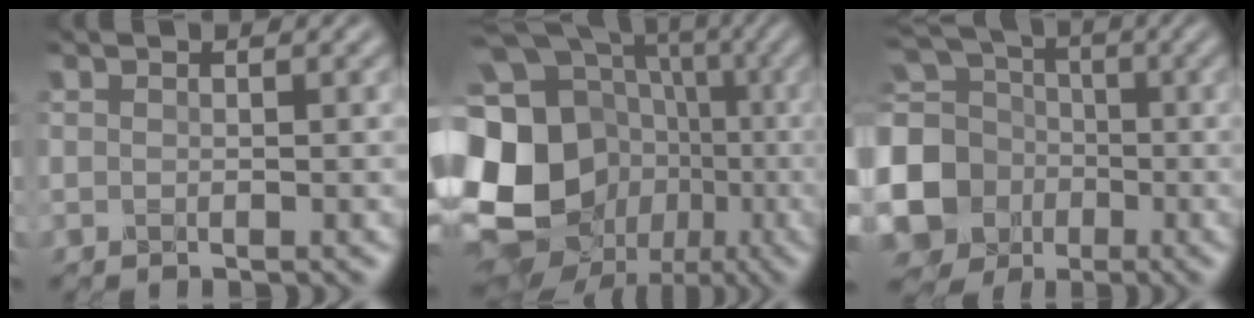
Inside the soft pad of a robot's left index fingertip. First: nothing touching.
{"total": 20.8, "force": [-2.4, 17.8, 10.4], "torque": [-0.233, -0.001, -0.070]}
{"total": 15.7, "force": [-3.4, 14.3, 5.6], "torque": [-0.158, -0.010, -0.098]}